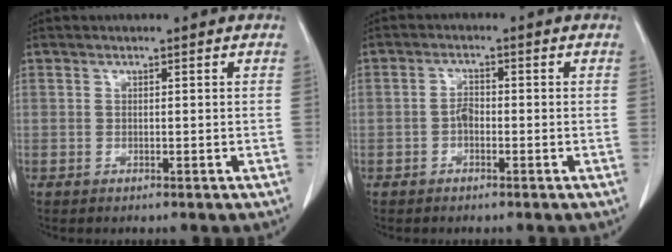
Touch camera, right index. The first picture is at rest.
{"total": 1.8, "force": [-0.6, 1.0, 1.4], "torque": [-0.020, 0.008, -0.011]}